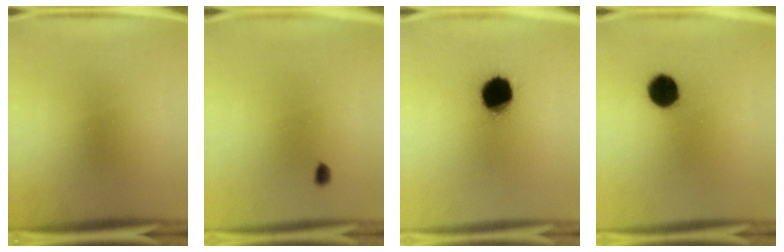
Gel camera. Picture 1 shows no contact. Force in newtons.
{"total": 1.2}
{"total": 12.0}
{"total": 7.9}